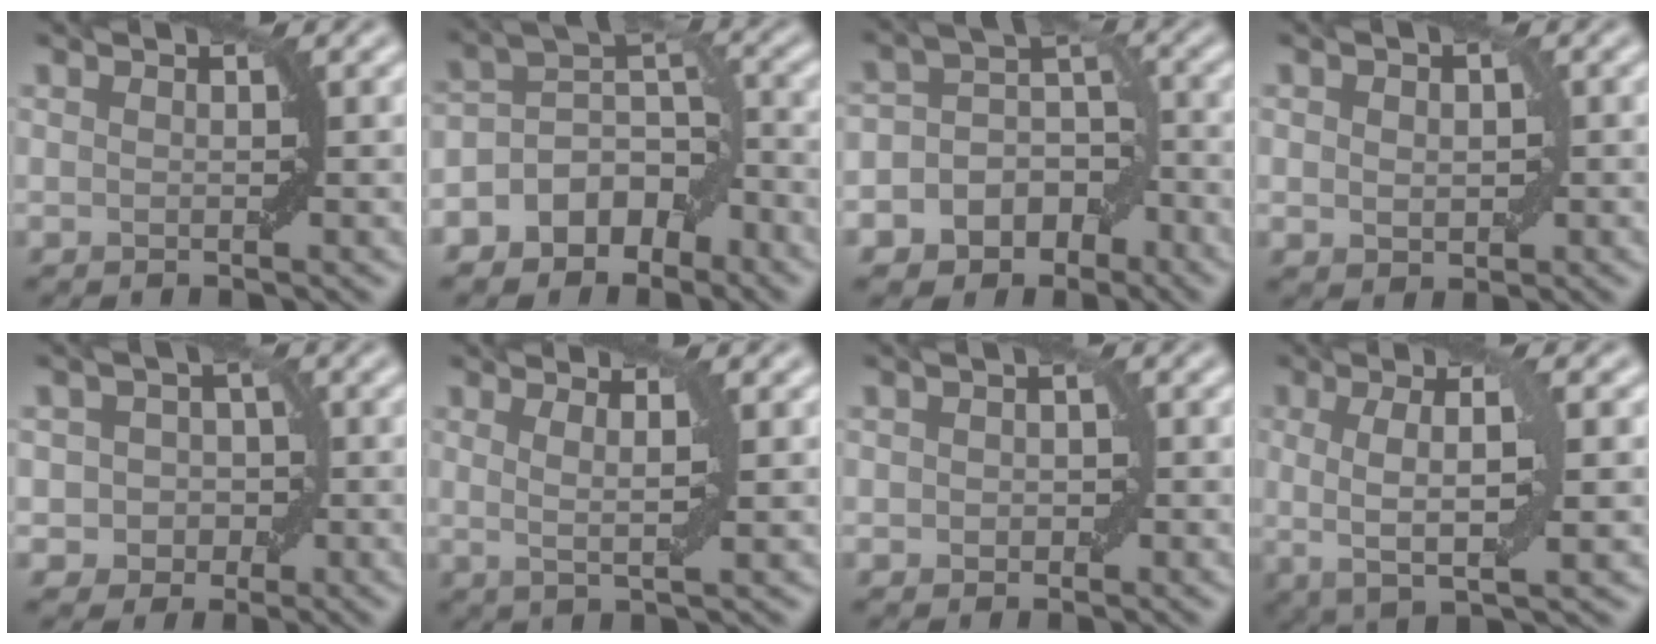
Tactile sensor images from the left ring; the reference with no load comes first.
{"total": 6.3, "force": [-3.6, 4.0, 3.3], "torque": [-0.032, 0.017, -0.074]}
{"total": 8.6, "force": [-4.4, 6.9, 2.9], "torque": [-0.028, 0.010, -0.085]}
{"total": 2.3, "force": [0.1, 1.8, 1.5], "torque": [-0.015, 0.001, 0.003]}
{"total": 3.3, "force": [-0.4, 3.1, 1.2], "torque": [0.008, 0.009, -0.021]}
{"total": 2.4, "force": [0.9, 0.4, 2.1], "torque": [-0.035, -0.004, 0.015]}
{"total": 1.5, "force": [-0.2, 1.2, 0.8], "torque": [-0.006, 0.000, -0.003]}
{"total": 5.6, "force": [0.0, 1.4, 5.4], "torque": [-0.088, 0.002, -0.004]}